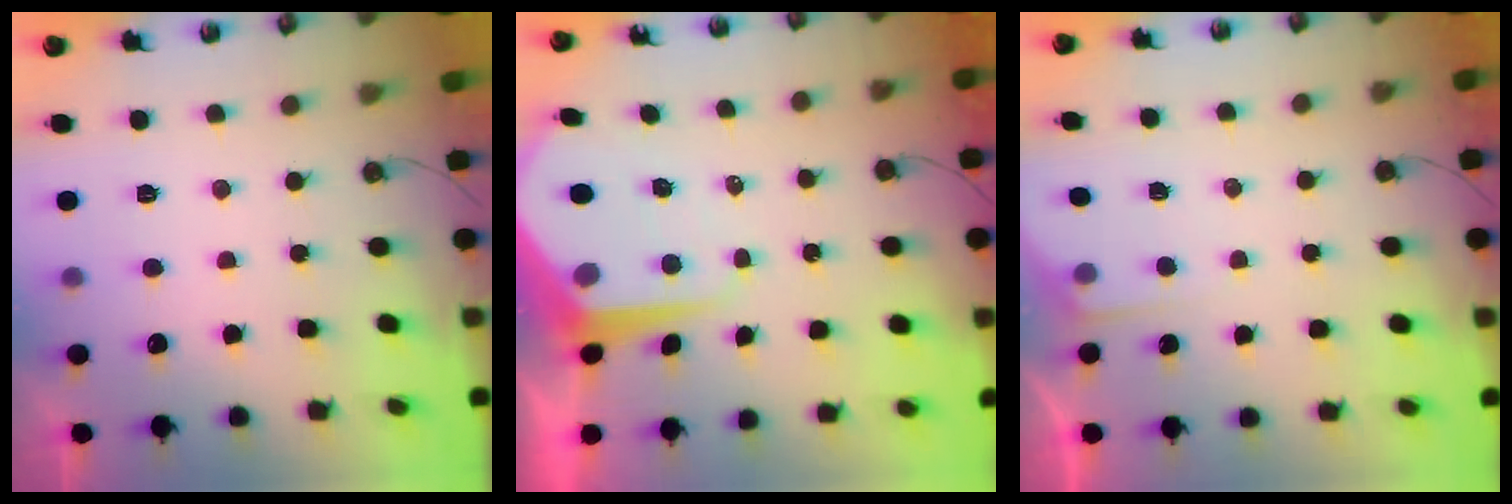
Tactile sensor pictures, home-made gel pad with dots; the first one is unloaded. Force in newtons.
{"total": 10.5, "press": 10.4, "slide": 1.0}
{"total": 3.4, "press": 3.3, "slide": 0.5}